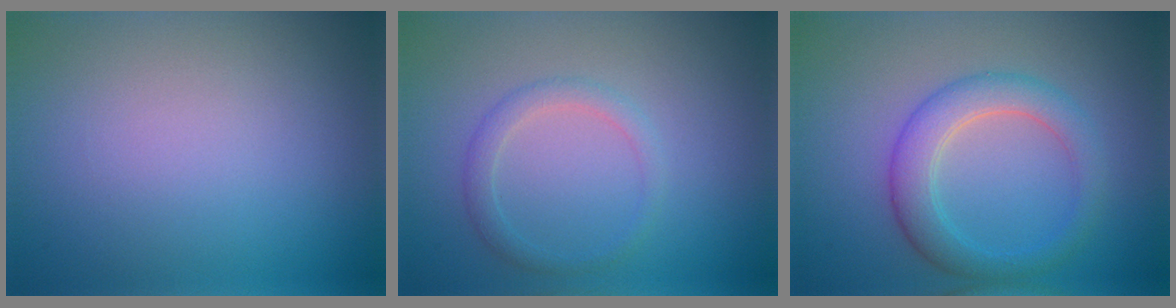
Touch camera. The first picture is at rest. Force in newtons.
{"total": 1.7, "press": 1.7, "slide": 0.1}
{"total": 4.1, "press": 4.1, "slide": 0.3}